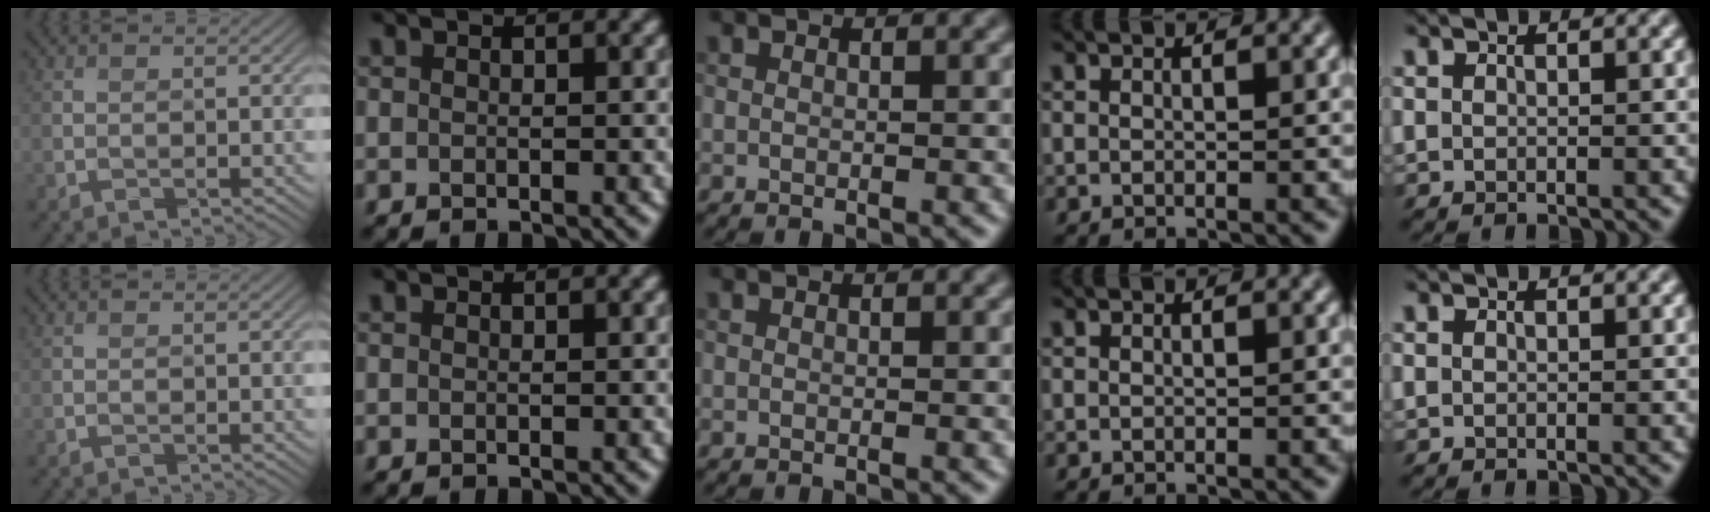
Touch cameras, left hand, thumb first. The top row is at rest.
{}